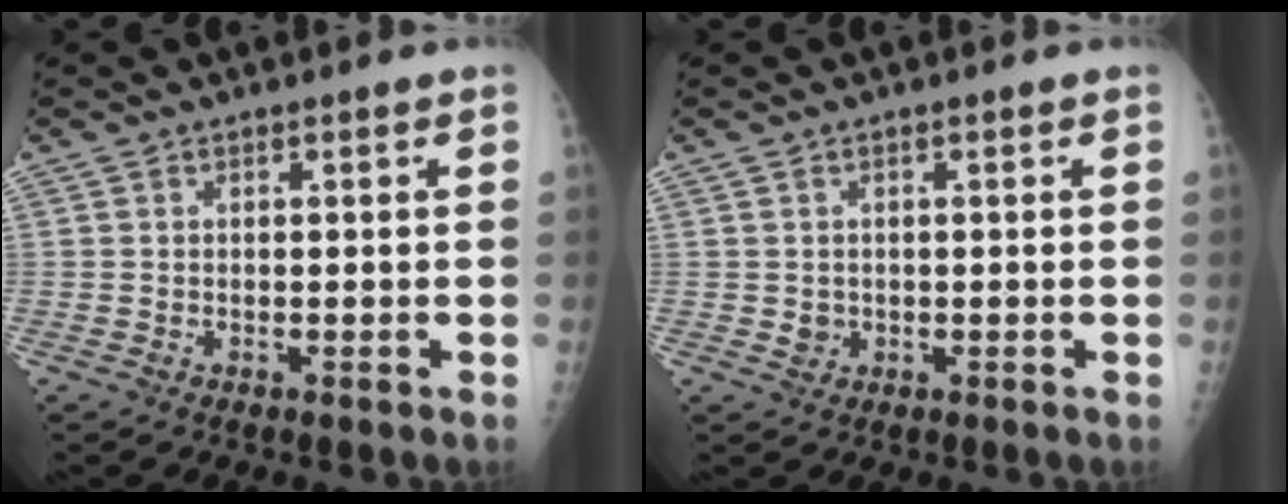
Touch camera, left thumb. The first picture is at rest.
{"total": 1.6, "force": [0.0, 1.5, 0.6], "torque": [-0.004, 0.001, 0.005]}